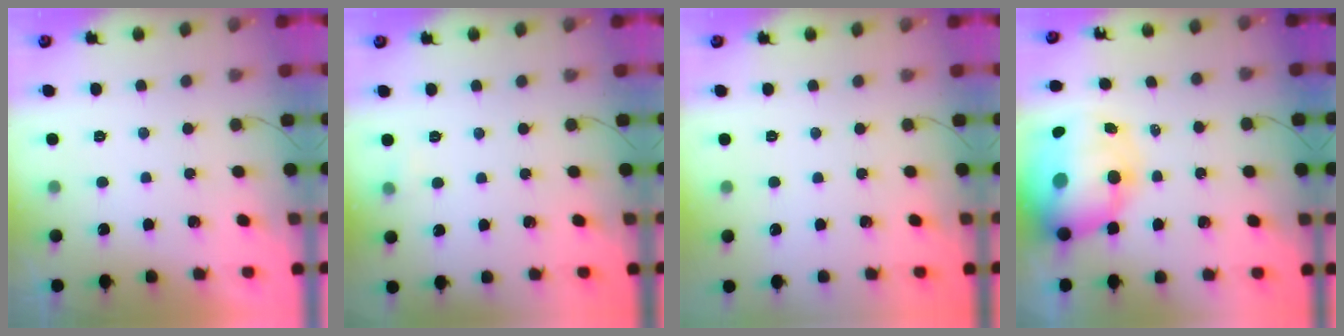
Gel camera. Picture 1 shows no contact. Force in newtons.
{"total": 3.4, "press": 3.0, "slide": 1.6}
{"total": 0.0}
{"total": 18.4, "press": 17.9, "slide": 4.4}